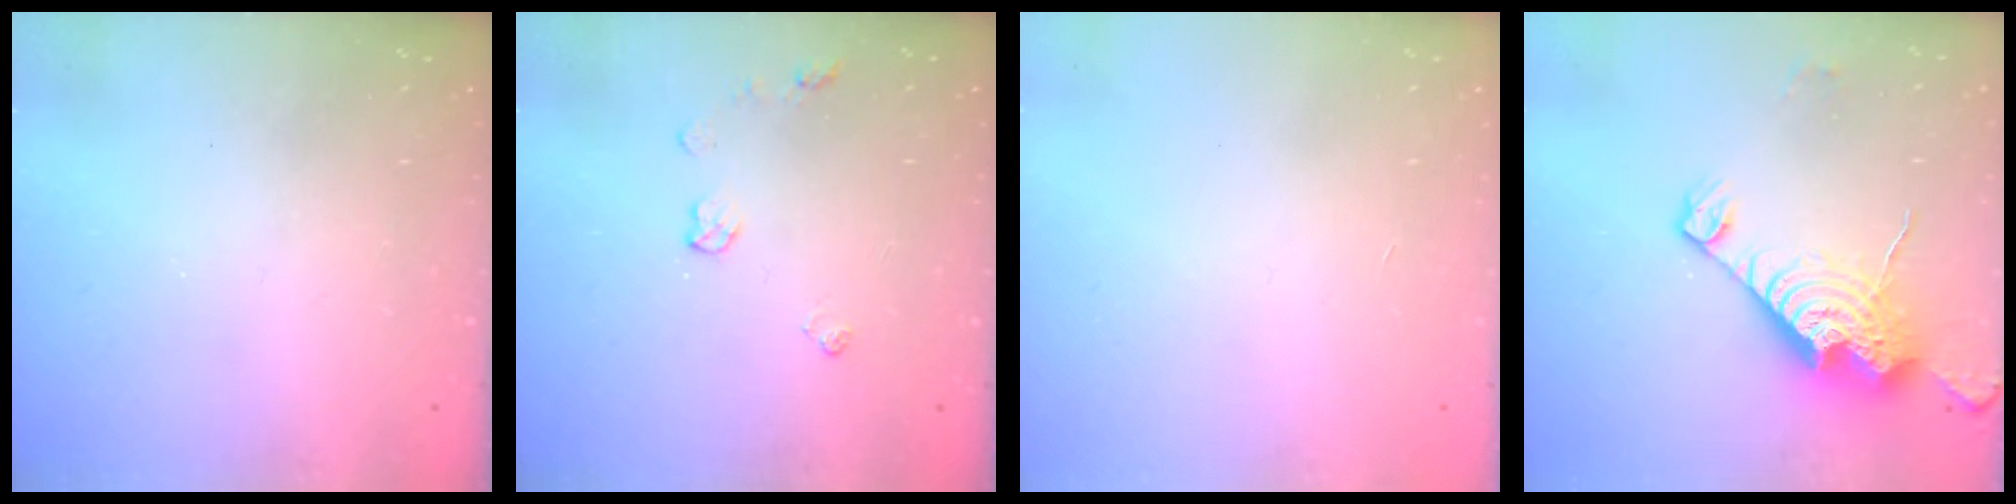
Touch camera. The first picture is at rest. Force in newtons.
{"total": 5.9, "press": 5.8, "slide": 0.8}
{"total": 0.0}
{"total": 14.9, "press": 14.9, "slide": 1.3}